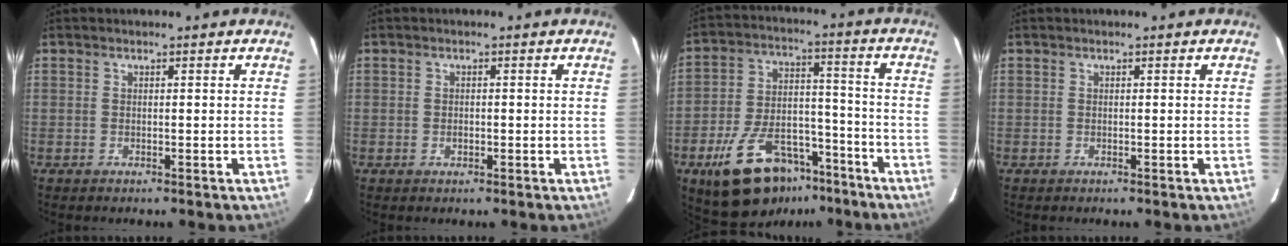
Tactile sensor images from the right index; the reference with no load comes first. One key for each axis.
{"total": 1.1, "fx": -0.3, "fy": 1.0, "fz": 0.3, "tx": -0.005, "ty": 0.000, "tz": -0.003}
{"total": 18.6, "fx": -11.8, "fy": 9.8, "fz": 10.6, "tx": -0.205, "ty": 0.013, "tz": -0.174}
{"total": 0.0}